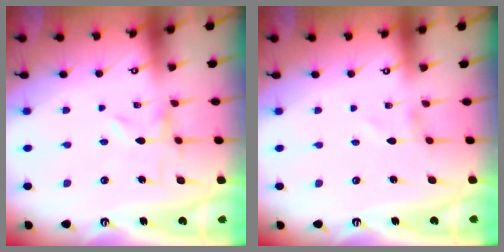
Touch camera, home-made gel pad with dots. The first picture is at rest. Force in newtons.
{"total": 0.9, "press": 0.8, "slide": 0.1}